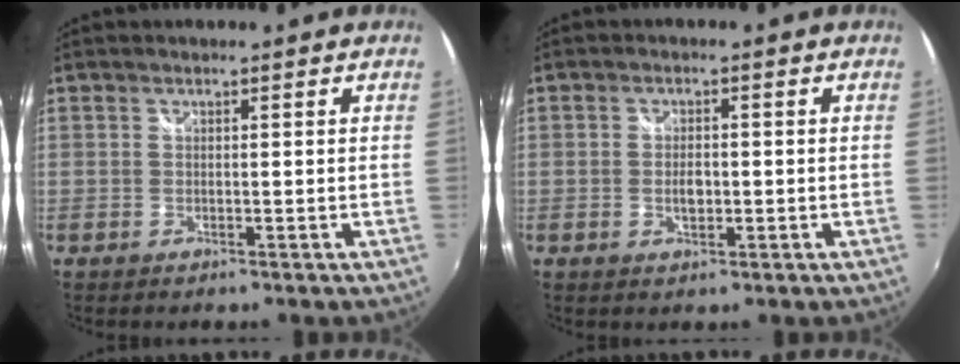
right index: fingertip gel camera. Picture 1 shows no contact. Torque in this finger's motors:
{"motor_torque": [-0.01, 0.04, 0.03, 0.01]}